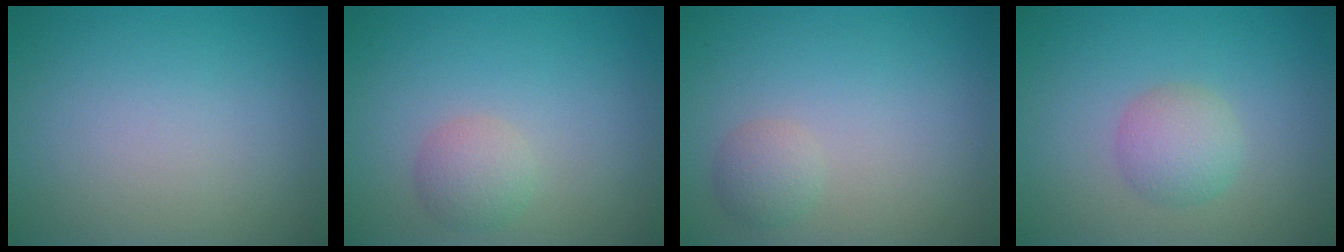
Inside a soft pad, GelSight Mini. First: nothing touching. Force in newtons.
{"total": 2.2, "press": 2.2, "slide": 0.1}
{"total": 1.6, "press": 1.6, "slide": 0.1}
{"total": 2.7, "press": 2.7, "slide": 0.1}